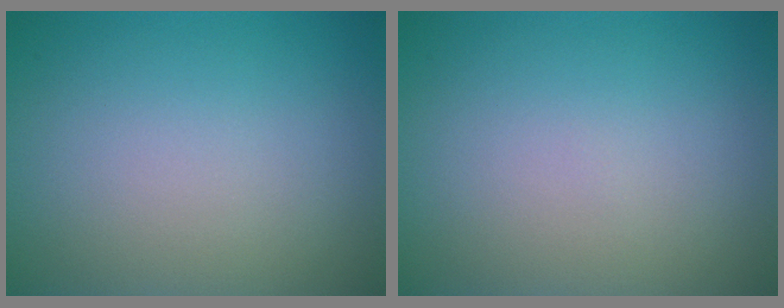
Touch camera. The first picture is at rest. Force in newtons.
{"total": 0.0}